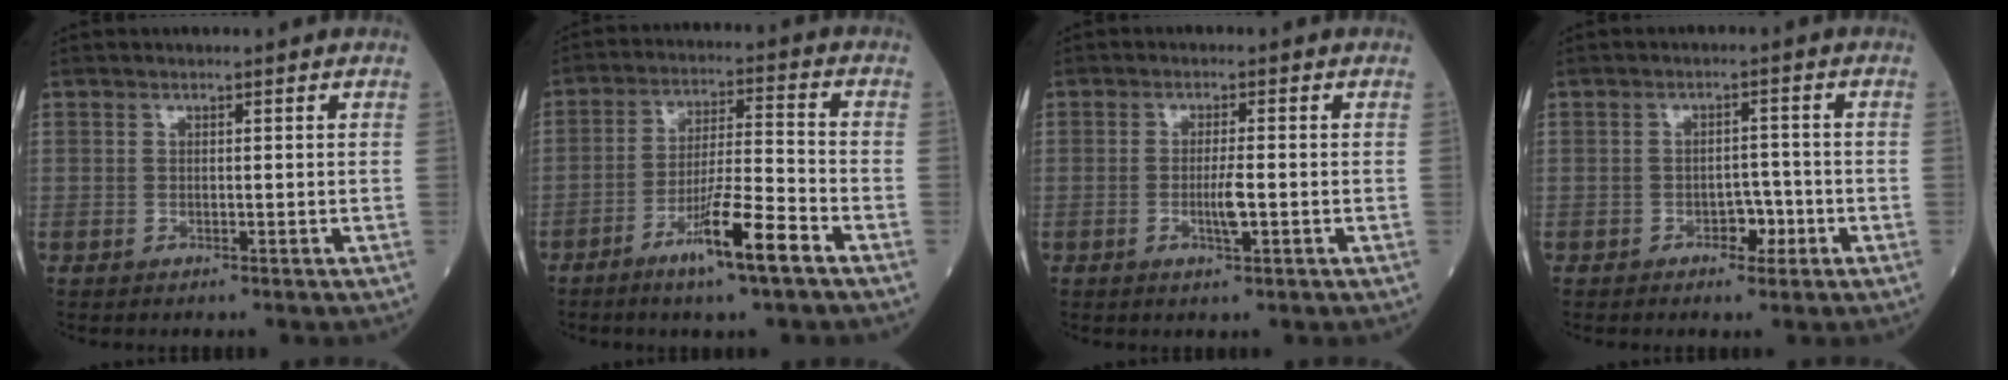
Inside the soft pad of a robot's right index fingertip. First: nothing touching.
{"total": 9.8, "force": [-5.7, 0.0, 8.0], "torque": [-0.142, -0.009, -0.101]}
{"total": 3.1, "force": [-0.8, 0.1, 3.0], "torque": [-0.059, -0.004, -0.015]}
{"total": 3.0, "force": [-1.5, 1.8, 2.0], "torque": [-0.020, 0.008, -0.021]}